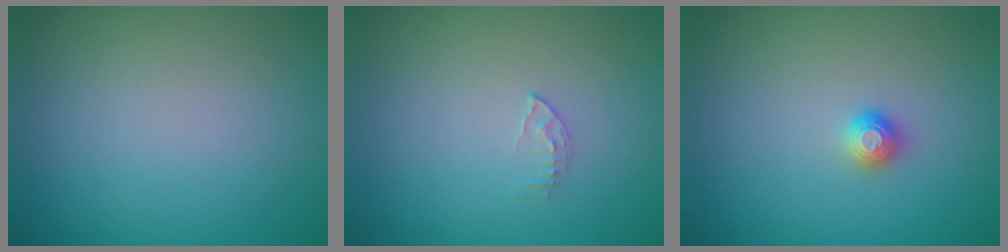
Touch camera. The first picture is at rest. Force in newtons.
{"total": 0.6, "press": 0.4, "slide": 0.4}
{"total": 1.0, "press": 1.0, "slide": 0.1}